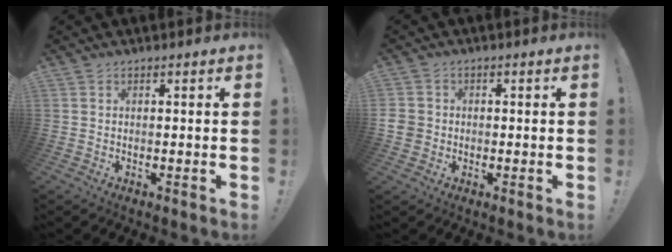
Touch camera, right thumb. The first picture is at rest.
{"total": 4.0, "force": [-0.6, 3.7, 1.5], "torque": [-0.033, 0.007, -0.011]}